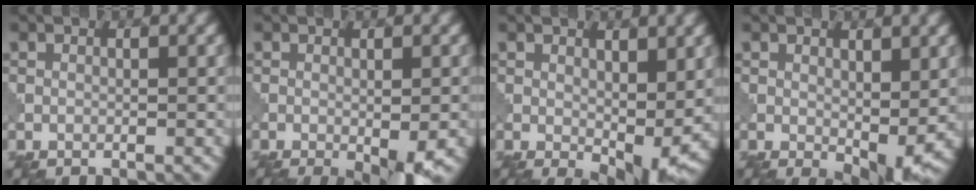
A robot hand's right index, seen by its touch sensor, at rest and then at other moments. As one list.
[{"total": 4.1, "force": [-1.6, 0.8, 3.7], "torque": [-0.054, -0.010, -0.020]}, {"total": 5.8, "force": [0.2, 3.2, 4.9], "torque": [-0.081, -0.022, 0.014]}, {"total": 4.8, "force": [0.0, 2.5, 4.1], "torque": [-0.067, -0.016, 0.007]}]